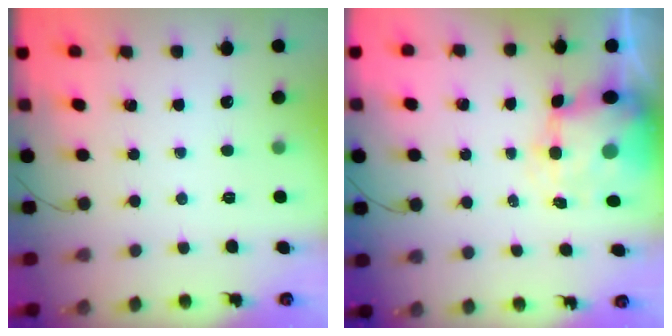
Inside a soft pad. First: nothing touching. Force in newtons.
{"total": 8.1, "press": 7.9, "slide": 1.9}